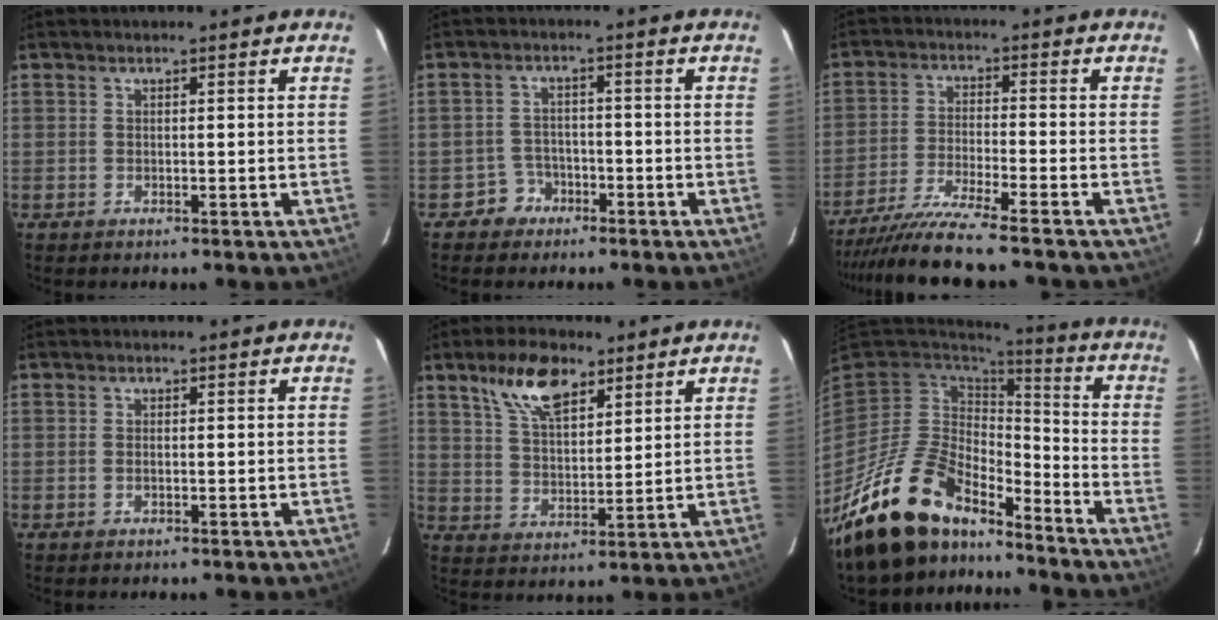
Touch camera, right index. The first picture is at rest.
{"total": 4.0, "force": [-2.5, 3.1, -0.4], "torque": [0.005, 0.019, -0.043]}
{"total": 11.1, "force": [-10.1, -1.6, 4.5], "torque": [-0.103, -0.015, -0.181]}
{"total": 0.8, "force": [-0.2, 0.5, 0.7], "torque": [-0.014, 0.000, -0.004]}
{"total": 10.4, "force": [6.5, 4.6, 6.7], "torque": [-0.123, 0.015, 0.122]}
{"total": 19.3, "force": [-15.1, 8.0, 9.1], "torque": [-0.190, -0.016, -0.262]}